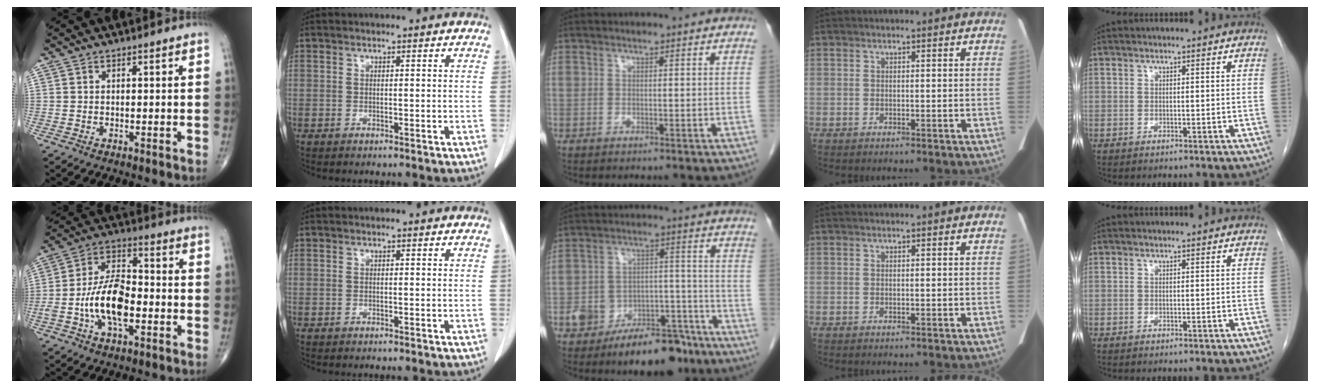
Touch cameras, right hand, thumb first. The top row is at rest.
{"thumb": {"total": 13.3, "force": [-3.0, 6.7, 11.1], "torque": [-0.202, 0.030, -0.060]}, "middle": {"total": 12.6, "force": [-8.8, 5.9, 6.8], "torque": [-0.087, 0.029, -0.131]}}